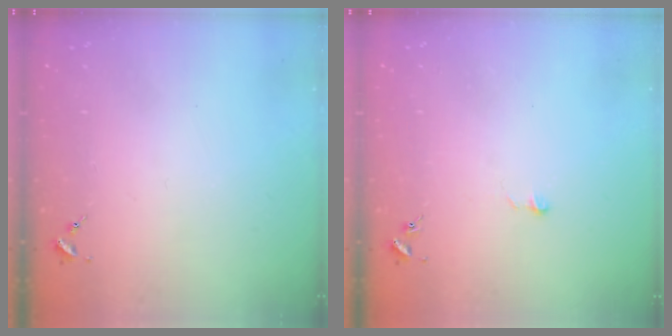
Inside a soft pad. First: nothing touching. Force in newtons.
{"total": 3.5, "press": 3.5, "slide": 0.2}